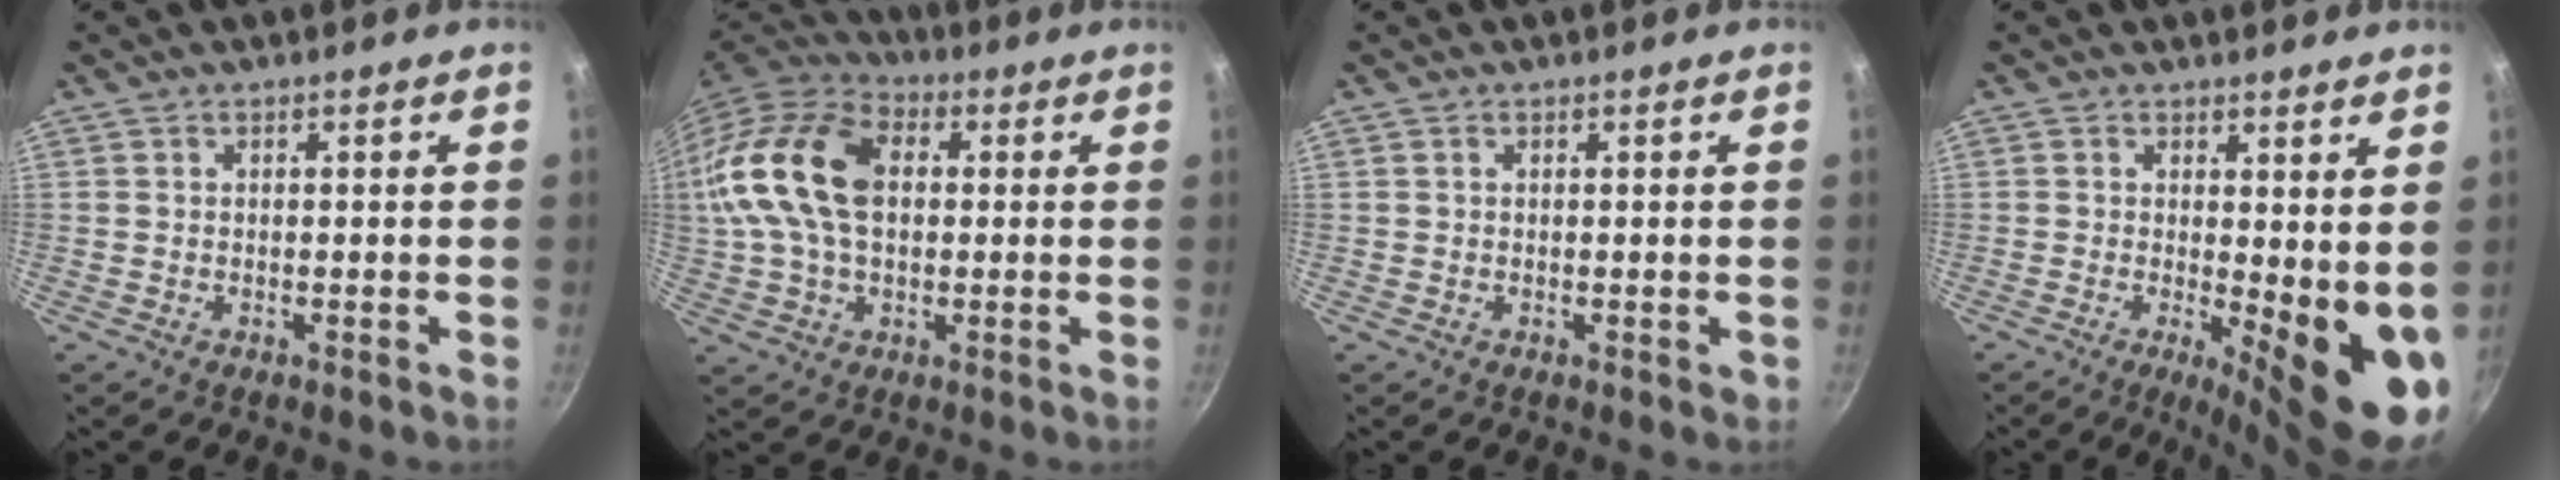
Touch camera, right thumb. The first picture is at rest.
{"total": 20.8, "force": [2.5, 13.6, 15.5], "torque": [-0.306, 0.033, 0.032]}
{"total": 0.8, "force": [0.3, 0.5, 0.5], "torque": [-0.001, 0.002, 0.004]}
{"total": 11.2, "force": [0.2, 3.8, 10.5], "torque": [-0.114, -0.025, 0.009]}